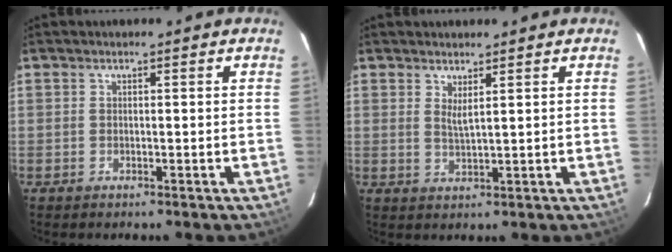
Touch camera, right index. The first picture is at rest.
{"total": 2.2, "force": [1.3, 0.0, 1.7], "torque": [-0.034, -0.006, 0.021]}